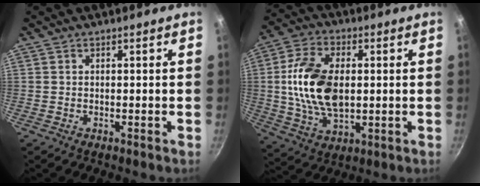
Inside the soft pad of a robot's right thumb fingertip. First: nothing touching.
{"total": 15.8, "force": [1.0, 9.5, 12.6], "torque": [-0.225, 0.004, 0.017]}